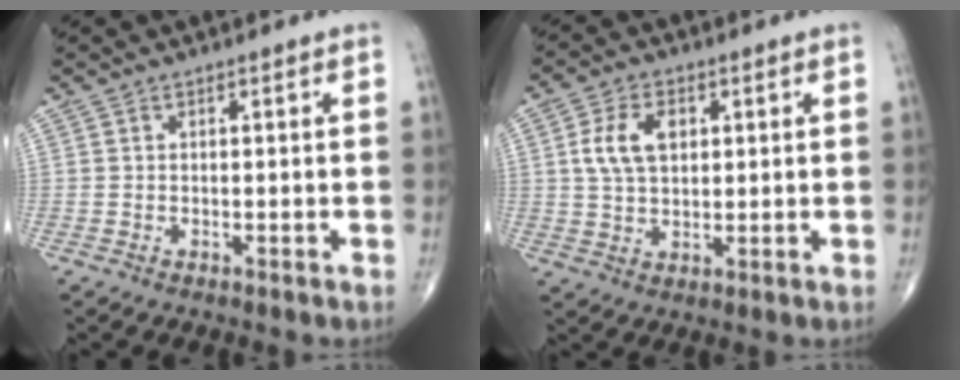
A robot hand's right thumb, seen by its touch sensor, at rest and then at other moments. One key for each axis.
{"total": 7.9, "fx": 2.0, "fy": 4.9, "fz": 5.9, "tx": -0.105, "ty": 0.001, "tz": 0.038}